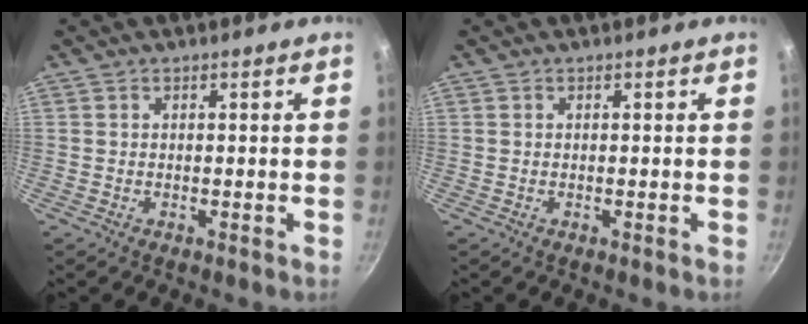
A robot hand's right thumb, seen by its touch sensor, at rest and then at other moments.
{"total": 0.0}